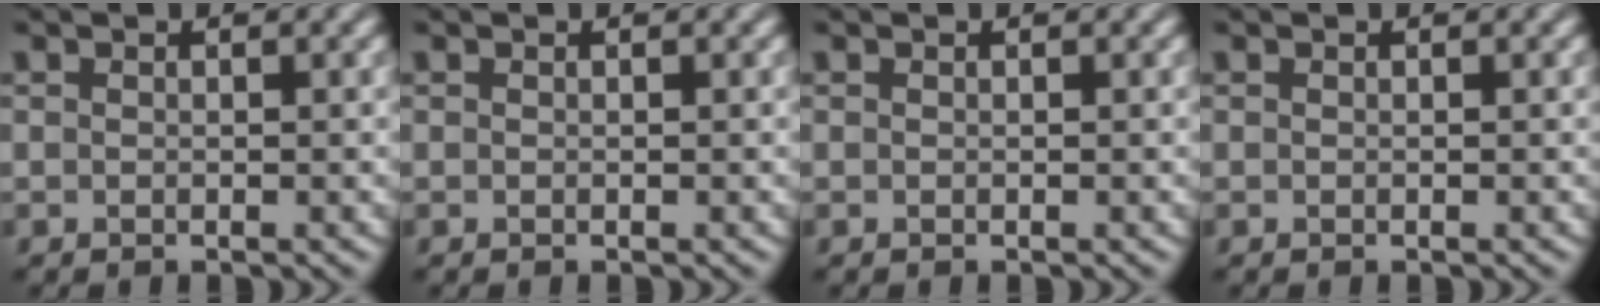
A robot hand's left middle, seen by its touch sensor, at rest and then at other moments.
{"total": 0.0}
{"total": 0.0}
{"total": 0.0}